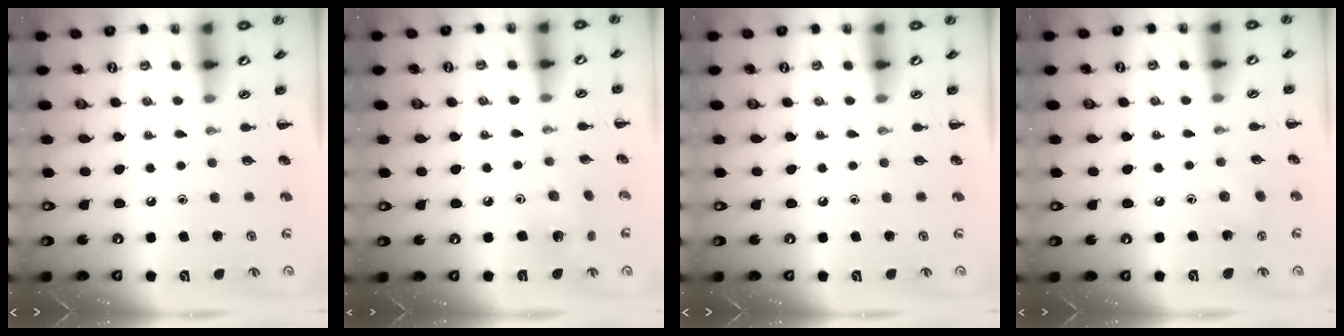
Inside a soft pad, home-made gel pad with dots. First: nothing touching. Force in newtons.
{"total": 2.2, "press": 2.2, "slide": 0.4}
{"total": 0.0}
{"total": 3.6, "press": 3.5, "slide": 1.1}